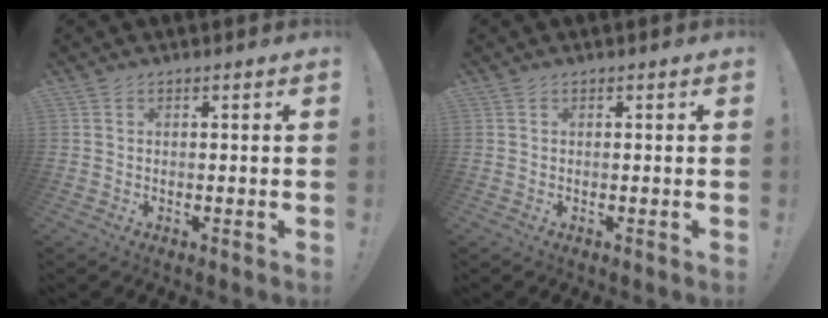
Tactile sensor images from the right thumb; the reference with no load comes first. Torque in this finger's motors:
{"motor_torque": [-0.04, -0.05, 0.19, 0.10, 0.06]}